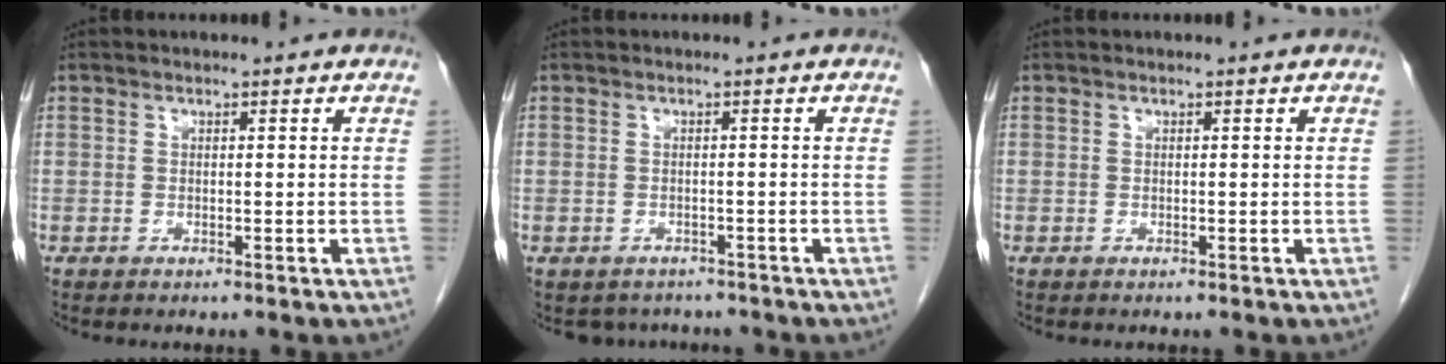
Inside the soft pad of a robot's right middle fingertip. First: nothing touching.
{"total": 3.7, "force": [-3.2, 1.8, 0.2], "torque": [-0.002, 0.004, -0.041]}
{"total": 0.0}